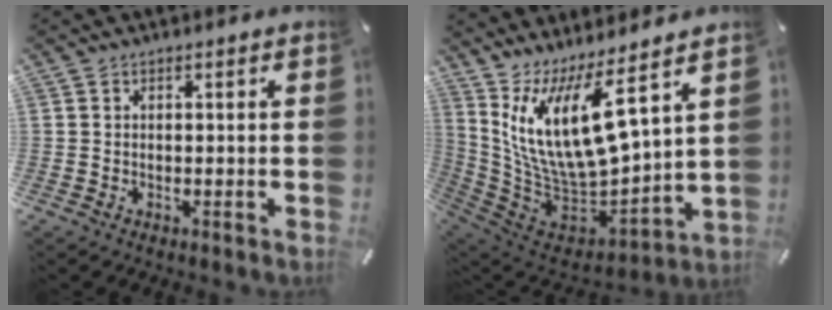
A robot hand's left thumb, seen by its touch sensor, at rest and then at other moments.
{"total": 18.5, "force": [8.1, 7.1, 15.0], "torque": [-0.313, -0.078, 0.139]}